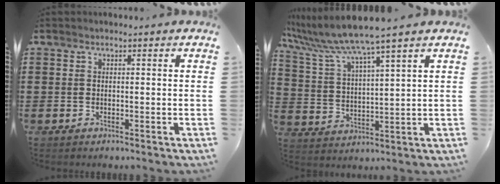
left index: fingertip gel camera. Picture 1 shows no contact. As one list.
[{"total": 7.9, "force": [6.7, -0.6, 4.1], "torque": [-0.106, -0.038, 0.113]}]